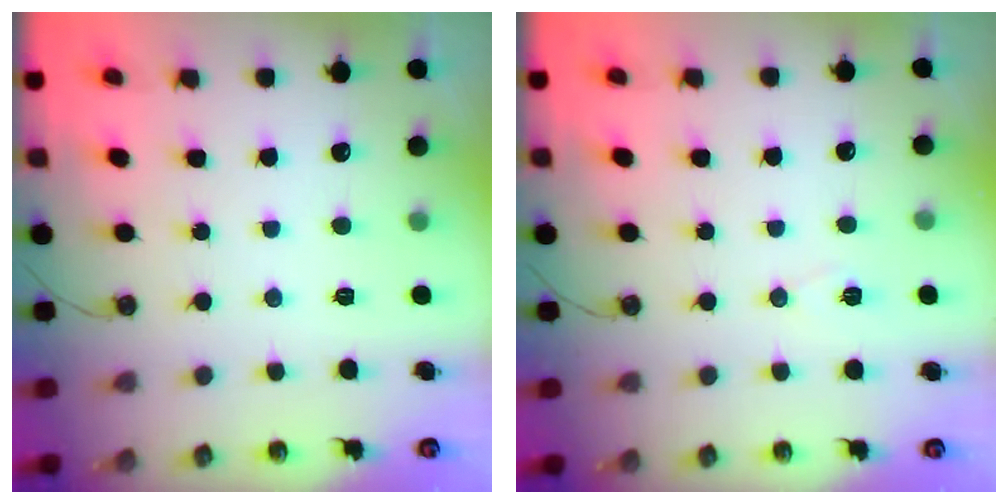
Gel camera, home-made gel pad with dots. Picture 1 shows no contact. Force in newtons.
{"total": 6.5, "press": 4.7, "slide": 4.6}